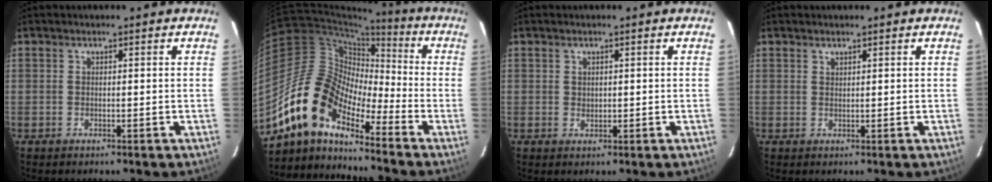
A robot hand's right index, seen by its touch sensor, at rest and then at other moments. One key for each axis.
{"total": 14.0, "fx": -10.7, "fy": 5.4, "fz": 7.3, "tx": -0.120, "ty": 0.008, "tz": -0.219}
{"total": 1.1, "fx": 0.5, "fy": 0.9, "fz": 0.5, "tx": -0.006, "ty": 0.003, "tz": 0.011}
{"total": 0.7, "fx": 0.7, "fy": 0.3, "fz": 0.1, "tx": -0.003, "ty": -0.001, "tz": 0.013}